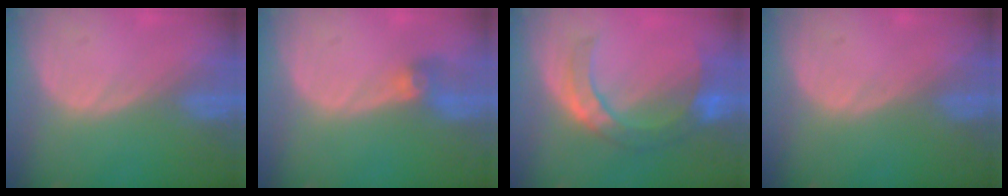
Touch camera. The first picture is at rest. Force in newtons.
{"total": 2.9, "press": 2.6, "slide": 1.4}
{"total": 7.6, "press": 7.3, "slide": 2.2}
{"total": 0.0}